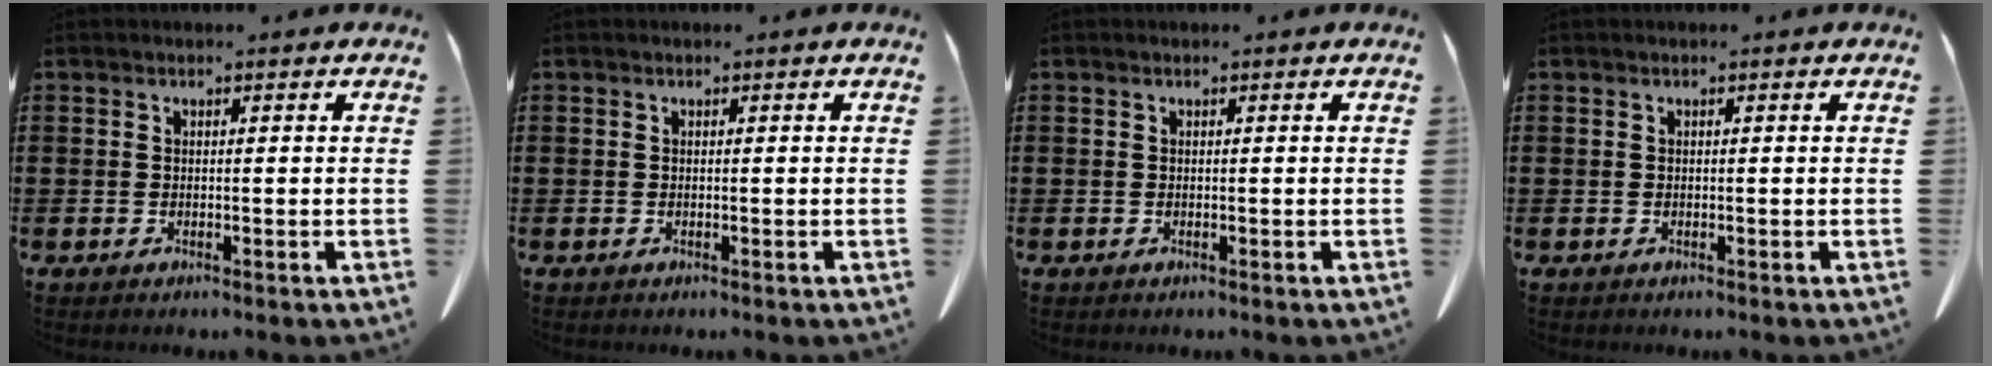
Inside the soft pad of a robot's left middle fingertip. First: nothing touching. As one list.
[{"total": 0.0}, {"total": 0.0}, {"total": 0.0}]